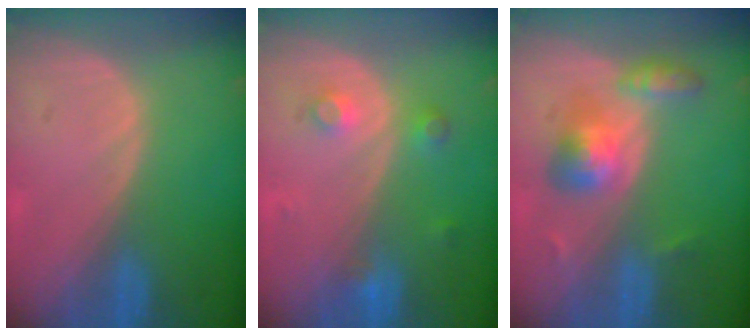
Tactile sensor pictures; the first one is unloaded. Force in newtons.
{"total": 3.3, "press": 3.1, "slide": 1.1}
{"total": 5.7, "press": 5.4, "slide": 1.6}